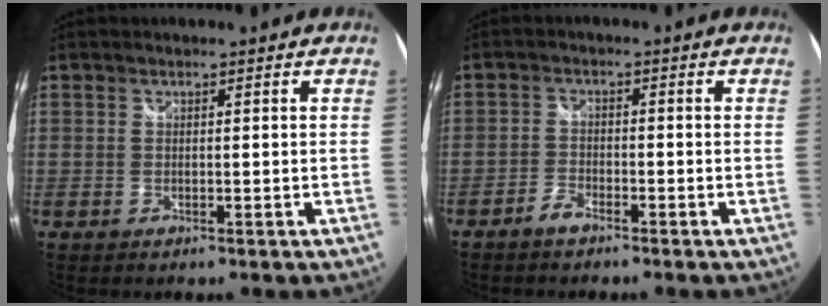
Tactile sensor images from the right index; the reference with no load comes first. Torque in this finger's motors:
{"motor_torque": [0.23, -0.22, 0.15, 0.02]}